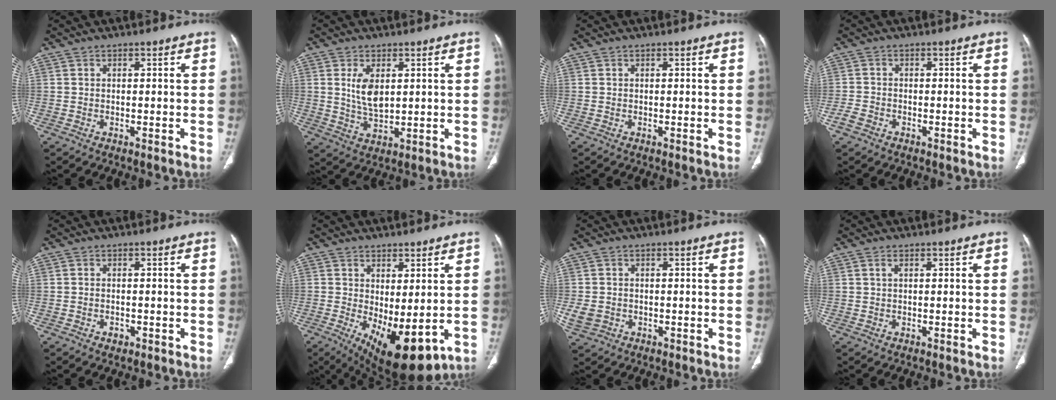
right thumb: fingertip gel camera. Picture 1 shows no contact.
{"total": 6.5, "force": [1.6, 3.4, 5.3], "torque": [-0.094, -0.012, 0.039]}
{"total": 0.0}
{"total": 2.4, "force": [-1.5, 1.6, 0.9], "torque": [-0.022, 0.007, -0.029]}
{"total": 1.4, "force": [-0.7, 1.0, 0.7], "torque": [-0.009, 0.005, -0.009]}
{"total": 12.4, "force": [-2.1, 5.2, 11.0], "torque": [-0.162, -0.019, -0.008]}
{"total": 4.1, "force": [-0.9, 3.5, 2.0], "torque": [-0.044, 0.004, -0.007]}
{"total": 0.7, "force": [0.3, 0.3, 0.6], "torque": [-0.016, 0.007, 0.006]}